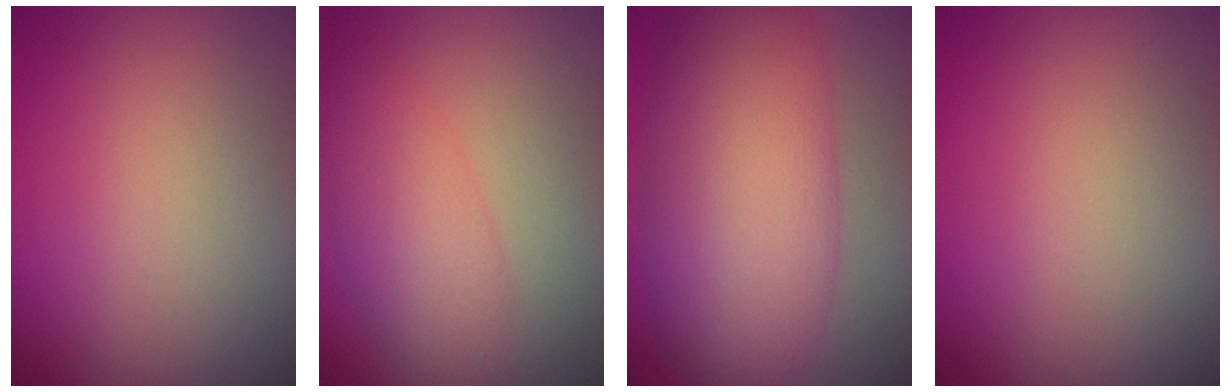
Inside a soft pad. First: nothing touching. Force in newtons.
{"total": 4.3, "press": 4.3, "slide": 0.0}
{"total": 11.1, "press": 11.1, "slide": 0.1}
{"total": 0.0}